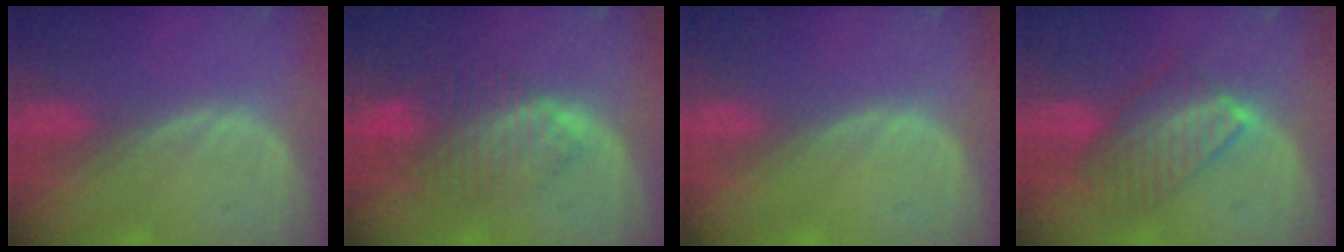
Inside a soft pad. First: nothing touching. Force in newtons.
{"total": 8.4, "press": 7.2, "slide": 4.3}
{"total": 0.6, "press": 0.1, "slide": 0.6}
{"total": 7.5, "press": 7.2, "slide": 2.2}